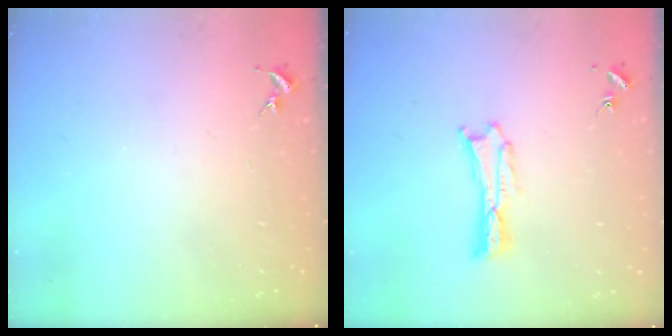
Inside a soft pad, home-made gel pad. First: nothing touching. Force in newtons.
{"total": 0.5, "press": 0.5, "slide": 0.2}